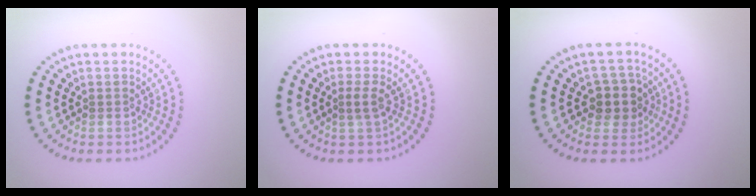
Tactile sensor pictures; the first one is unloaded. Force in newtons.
{"total": 1.2, "press": 1.1, "slide": 0.5}
{"total": 2.8, "press": 2.5, "slide": 1.1}